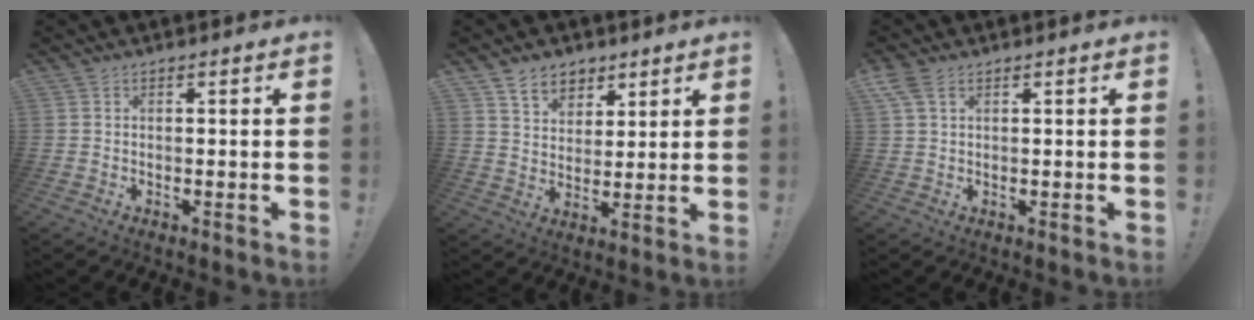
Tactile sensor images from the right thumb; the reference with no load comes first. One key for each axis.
{"total": 8.3, "fx": 5.6, "fy": 5.8, "fz": 2.2, "tx": -0.035, "ty": -0.033, "tz": 0.108}
{"total": 3.6, "fx": 1.8, "fy": 1.9, "fz": 2.5, "tx": -0.047, "ty": 0.000, "tz": 0.034}